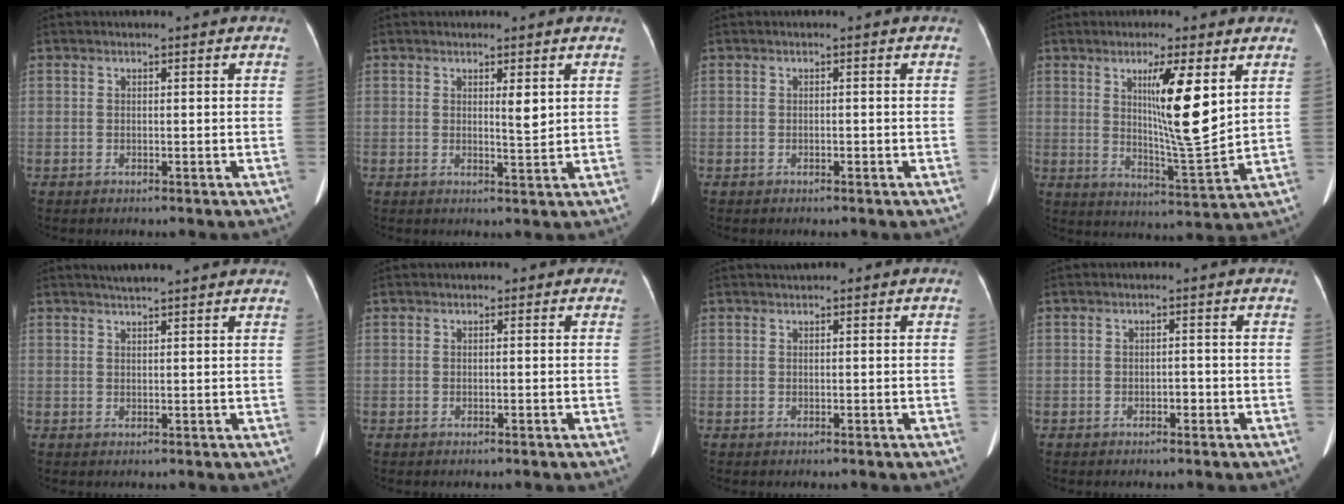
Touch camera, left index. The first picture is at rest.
{"total": 2.1, "force": [1.0, 0.3, 1.8], "torque": [-0.031, -0.008, 0.017]}
{"total": 0.0}
{"total": 10.5, "force": [3.6, 0.5, 9.8], "torque": [-0.163, -0.021, 0.062]}
{"total": 6.5, "force": [5.8, 0.3, 2.9], "torque": [-0.042, 0.026, 0.076]}
{"total": 0.7, "force": [0.2, 0.6, 0.2], "torque": [0.002, 0.007, 0.000]}
{"total": 1.5, "force": [1.1, 0.6, 0.9], "torque": [-0.015, 0.017, 0.015]}
{"total": 1.1, "force": [-0.5, 0.6, 0.7], "torque": [-0.010, 0.002, -0.007]}